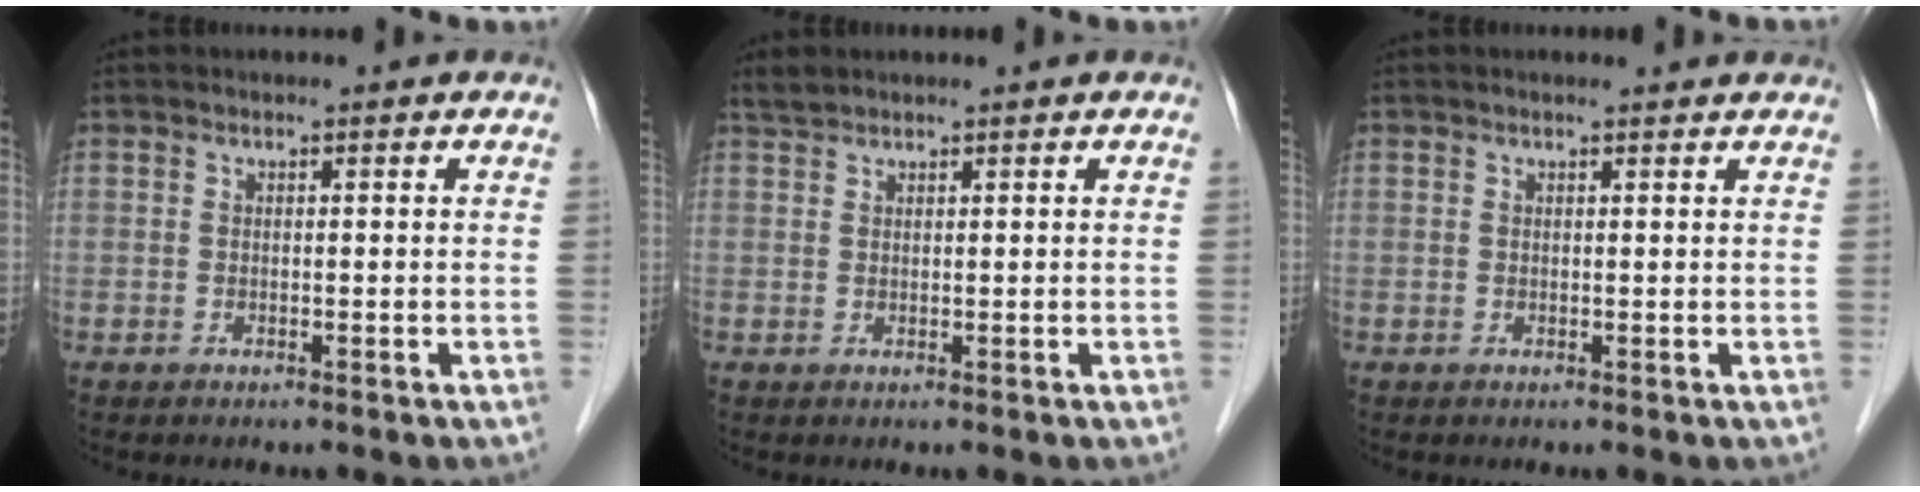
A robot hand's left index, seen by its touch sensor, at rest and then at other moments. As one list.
[{"total": 1.5, "force": [1.4, 0.4, 0.2], "torque": [-0.008, 0.009, 0.032]}, {"total": 2.4, "force": [2.3, 0.2, 0.6], "torque": [-0.013, 0.009, 0.021]}]